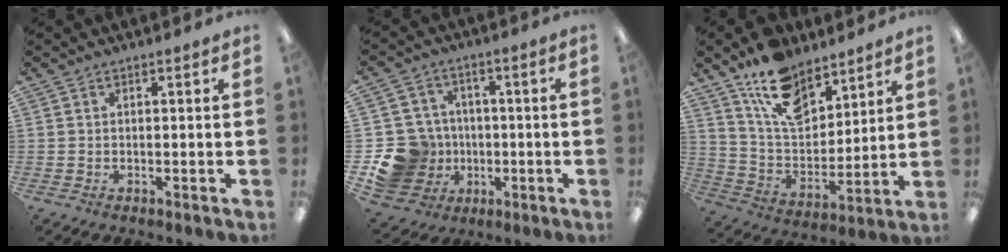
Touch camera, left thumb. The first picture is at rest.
{"total": 14.0, "force": [-3.6, 12.7, 4.6], "torque": [-0.098, 0.032, -0.049]}
{"total": 15.1, "force": [10.8, 7.8, 7.1], "torque": [-0.134, -0.056, 0.201]}